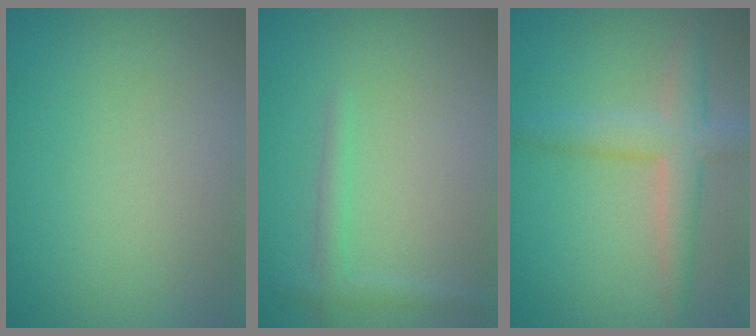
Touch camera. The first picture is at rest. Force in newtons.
{"total": 1.4, "press": 1.4, "slide": 0.1}
{"total": 3.9, "press": 3.9, "slide": 0.1}